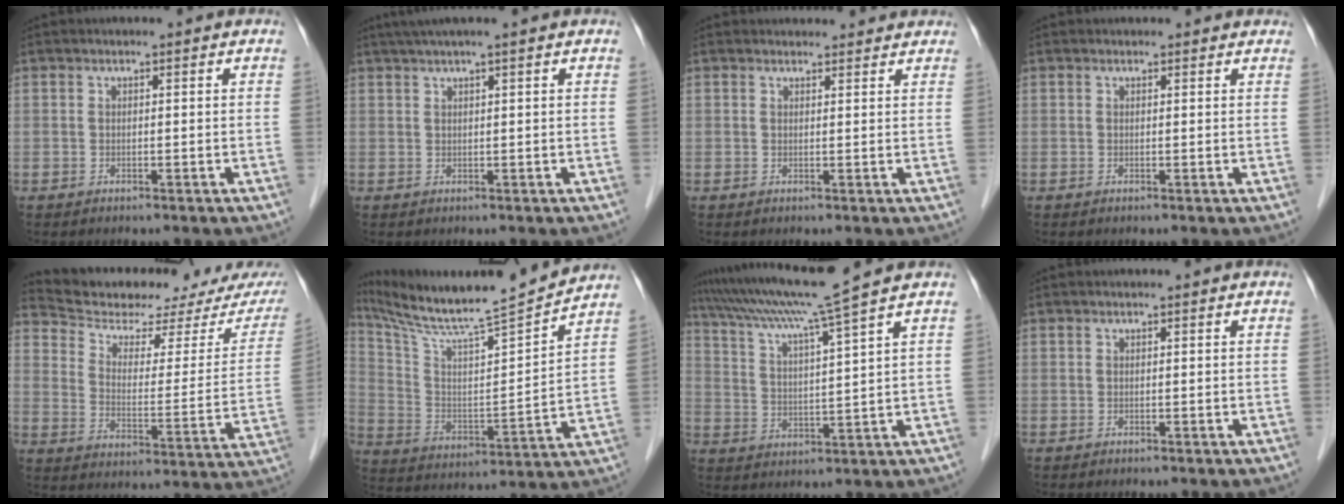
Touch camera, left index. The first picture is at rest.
{"total": 4.0, "force": [2.9, -0.8, 2.6], "torque": [-0.044, 0.022, 0.056]}
{"total": 5.4, "force": [5.1, 1.4, 1.0], "torque": [-0.006, 0.019, 0.055]}
{"total": 2.5, "force": [2.4, 0.8, 0.5], "torque": [-0.007, 0.017, 0.021]}
{"total": 18.3, "force": [17.1, 2.3, 6.0], "torque": [-0.085, -0.036, 0.237]}
{"total": 18.3, "force": [16.6, -1.4, 7.4], "torque": [-0.141, -0.025, 0.274]}
{"total": 11.0, "force": [9.1, -3.0, 5.5], "torque": [-0.102, -0.009, 0.159]}
{"total": 0.0}